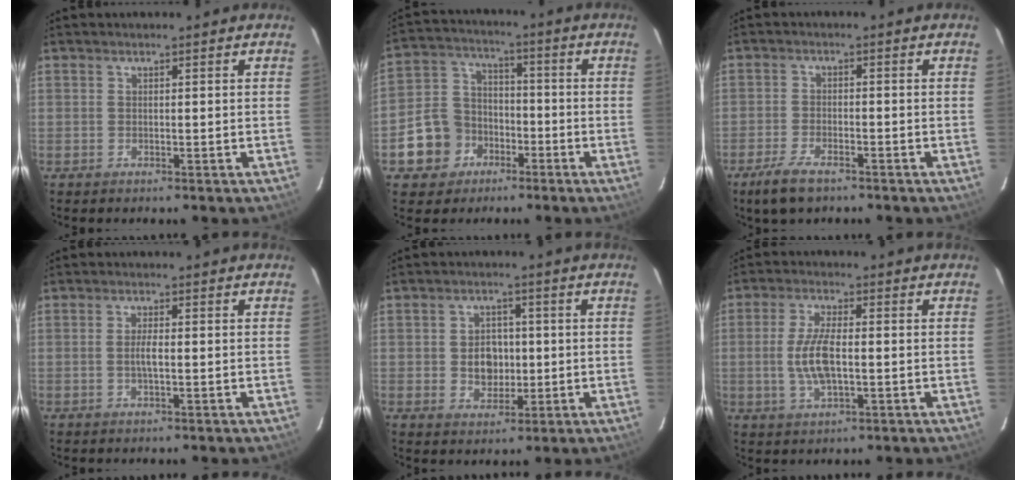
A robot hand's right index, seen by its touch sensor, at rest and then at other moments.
{"total": 10.7, "force": [-5.0, 9.1, 2.8], "torque": [-0.085, 0.039, -0.074]}
{"total": 6.4, "force": [-4.6, 2.2, 3.9], "torque": [-0.103, -0.012, -0.086]}
{"total": 2.2, "force": [-0.4, 0.4, 2.1], "torque": [-0.041, -0.002, -0.007]}
{"total": 5.8, "force": [-0.3, 4.7, 3.4], "torque": [-0.065, 0.009, 0.003]}
{"total": 7.8, "force": [-0.8, 2.2, 7.4], "torque": [-0.151, -0.004, -0.015]}